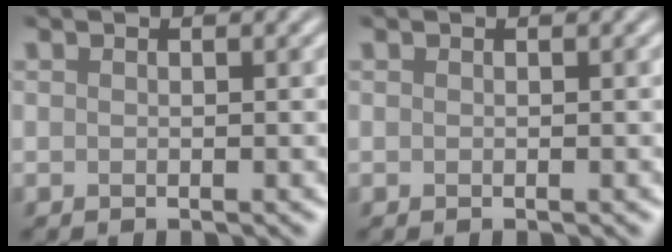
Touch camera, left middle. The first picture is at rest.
{"total": 0.0}